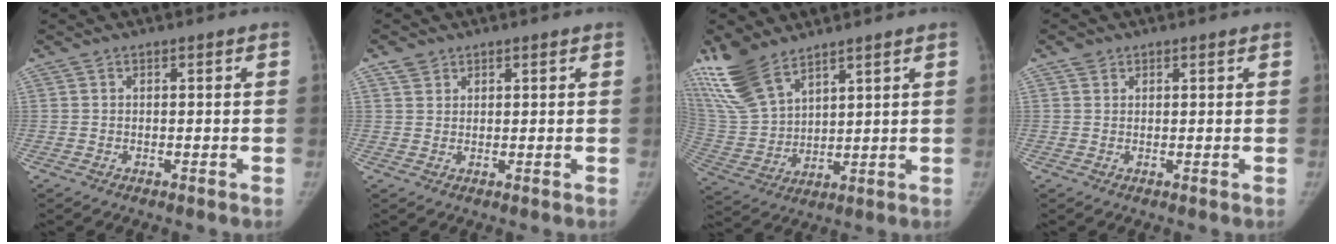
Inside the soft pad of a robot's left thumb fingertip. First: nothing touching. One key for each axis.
{"total": 2.4, "fx": 1.7, "fy": 1.6, "fz": 0.5, "tx": -0.001, "ty": -0.003, "tz": 0.031}
{"total": 15.1, "fx": 11.0, "fy": 6.6, "fz": 7.9, "tx": -0.160, "ty": -0.039, "tz": 0.232}
{"total": 1.6, "fx": 1.1, "fy": 1.1, "fz": 0.3, "tx": 0.005, "ty": -0.005, "tz": 0.016}